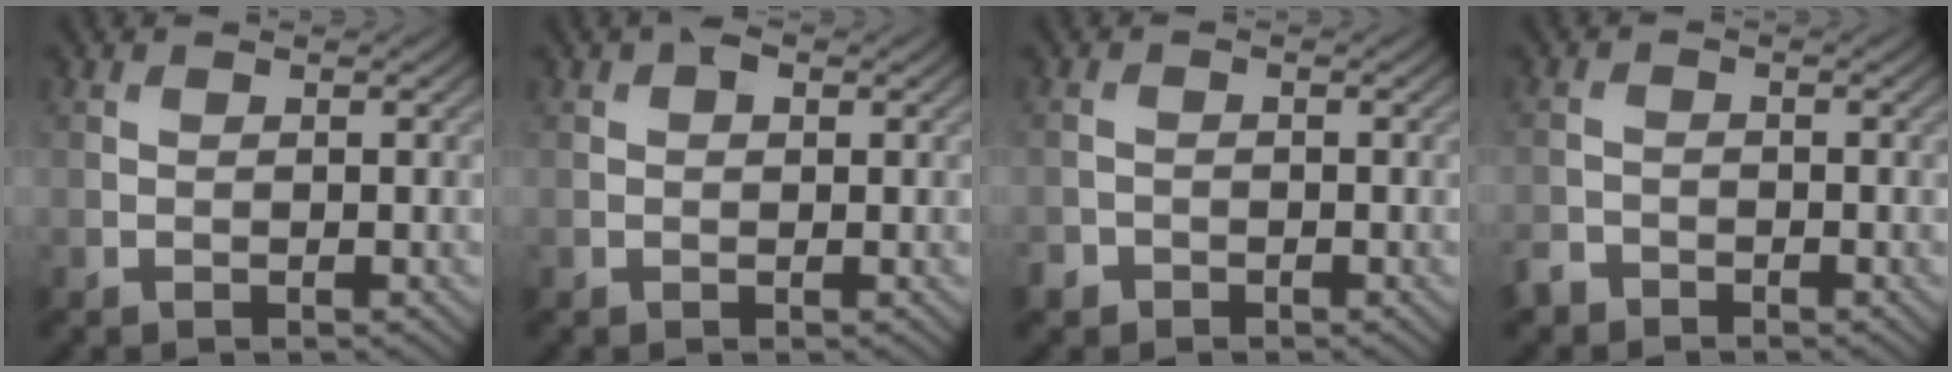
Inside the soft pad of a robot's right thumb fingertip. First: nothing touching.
{"total": 1.4, "force": [0.6, 0.9, 1.0], "torque": [-0.015, 0.003, 0.007]}
{"total": 1.5, "force": [-1.1, 1.0, 0.2], "torque": [-0.002, -0.002, -0.026]}
{"total": 2.0, "force": [-1.7, 1.0, 0.4], "torque": [-0.009, -0.003, -0.042]}